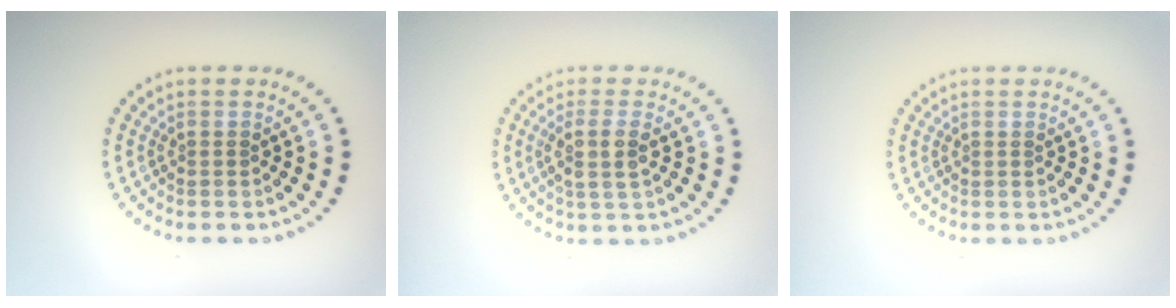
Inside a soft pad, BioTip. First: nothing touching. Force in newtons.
{"total": 2.6, "press": 2.2, "slide": 1.4}
{"total": 0.0}